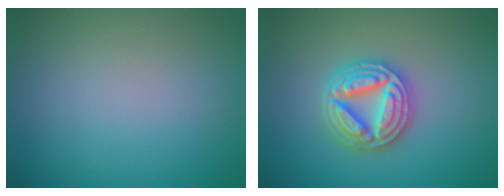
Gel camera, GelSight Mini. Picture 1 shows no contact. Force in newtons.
{"total": 5.0, "press": 4.9, "slide": 0.9}